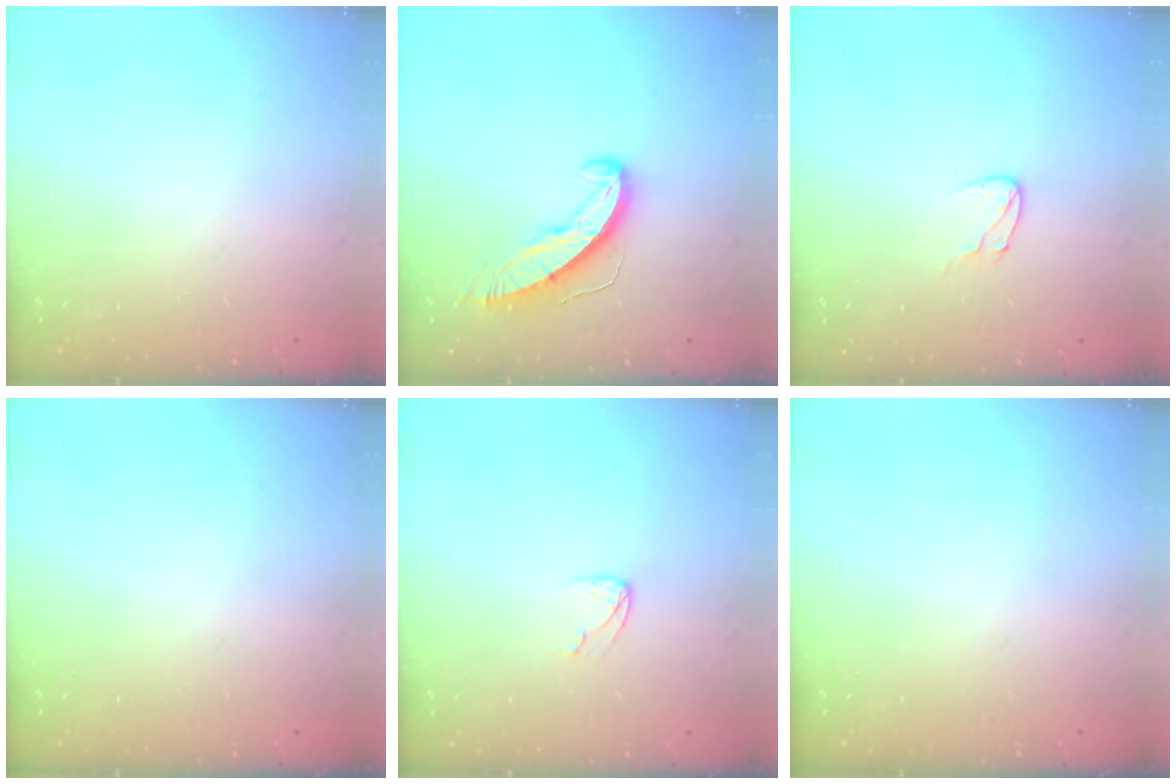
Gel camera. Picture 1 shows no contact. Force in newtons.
{"total": 9.7, "press": 9.6, "slide": 0.6}
{"total": 5.0, "press": 5.0, "slide": 0.4}
{"total": 0.0}
{"total": 3.8, "press": 3.8, "slide": 0.4}
{"total": 0.0}